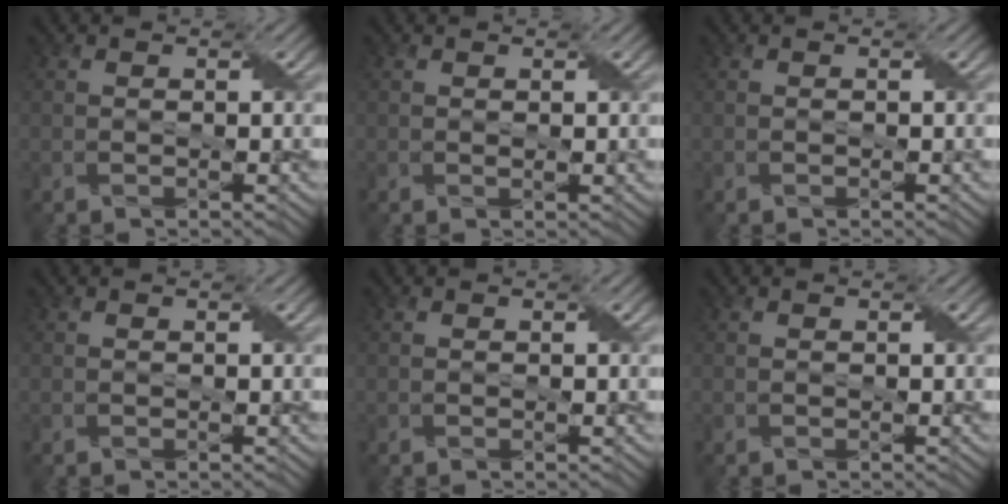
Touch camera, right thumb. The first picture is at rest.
{"total": 0.6, "force": [0.2, 0.2, 0.5], "torque": [-0.008, -0.001, 0.004]}
{"total": 0.0}
{"total": 0.0}
{"total": 0.0}
{"total": 0.0}